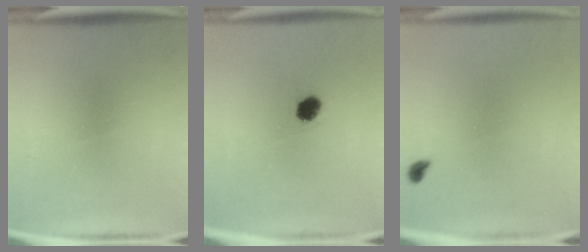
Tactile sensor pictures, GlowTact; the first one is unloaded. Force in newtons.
{"total": 2.6}
{"total": 1.4}